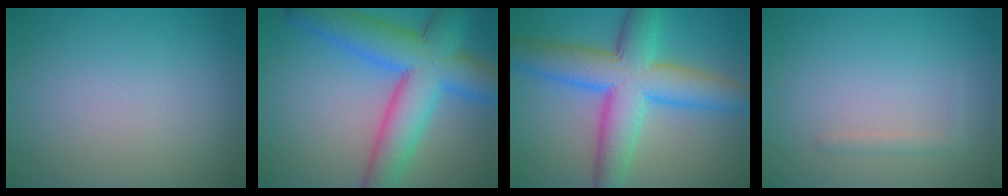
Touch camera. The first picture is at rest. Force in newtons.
{"total": 10.0, "press": 10.0, "slide": 0.3}
{"total": 9.8, "press": 9.8, "slide": 0.3}
{"total": 0.8, "press": 0.8, "slide": 0.0}